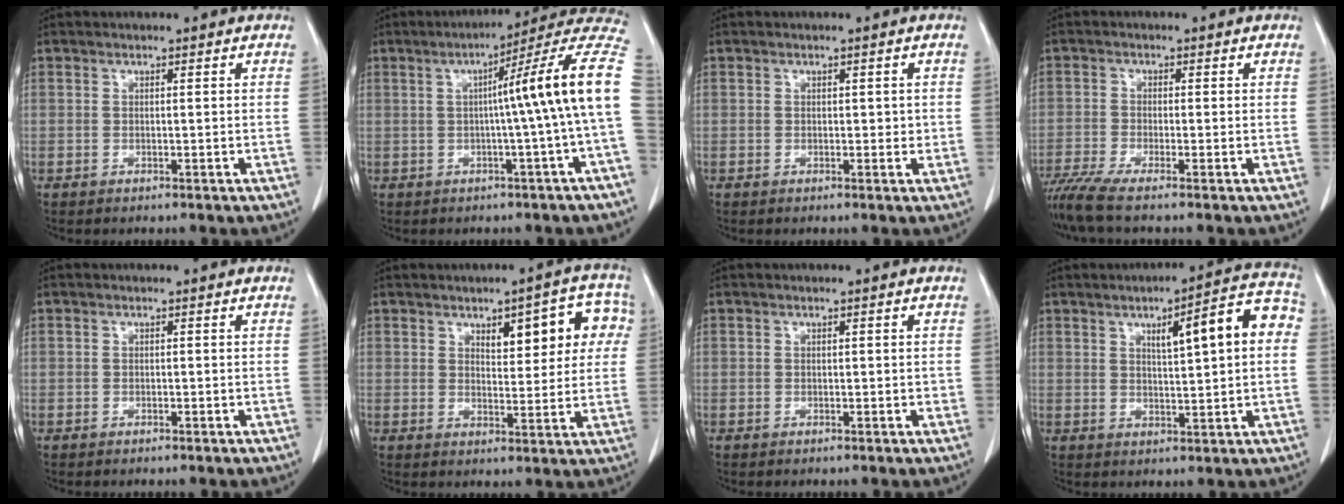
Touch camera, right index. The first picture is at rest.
{"total": 14.9, "force": [0.6, -1.8, 14.8], "torque": [-0.181, 0.029, -0.003]}
{"total": 1.5, "force": [0.3, 0.9, 1.2], "torque": [-0.014, 0.000, 0.006]}
{"total": 5.0, "force": [-4.1, -0.8, 2.8], "torque": [-0.054, -0.014, -0.078]}
{"total": 0.0}
{"total": 9.4, "force": [3.5, 3.8, 7.9], "torque": [-0.088, 0.026, 0.046]}
{"total": 0.6, "force": [0.2, 0.3, 0.4], "torque": [-0.004, 0.002, 0.004]}
{"total": 10.9, "force": [2.6, 1.6, 10.4], "torque": [-0.139, 0.027, 0.034]}